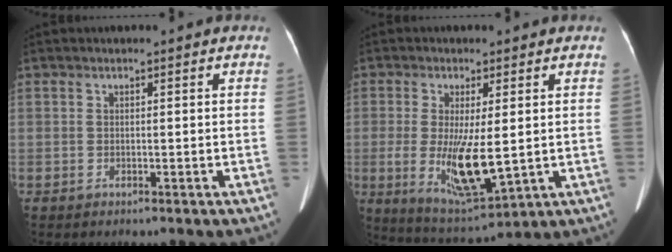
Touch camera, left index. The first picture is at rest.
{"total": 9.7, "force": [-0.8, 2.3, 9.4], "torque": [-0.178, -0.031, 0.001]}